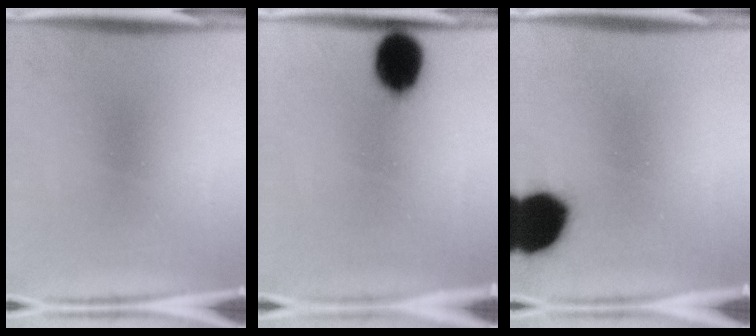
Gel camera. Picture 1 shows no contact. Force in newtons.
{"total": 10.2}
{"total": 17.1}